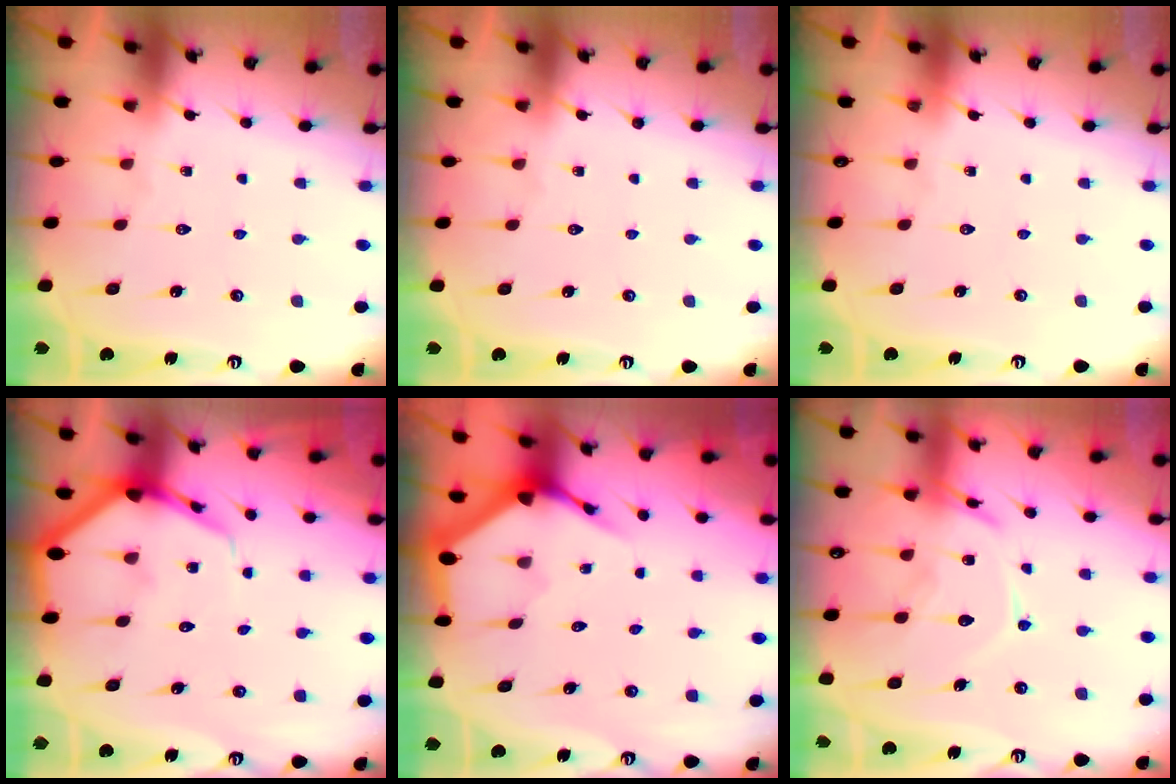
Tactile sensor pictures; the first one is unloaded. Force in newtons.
{"total": 0.0}
{"total": 0.0}
{"total": 6.9, "press": 6.8, "slide": 0.7}
{"total": 3.7, "press": 3.7, "slide": 0.5}
{"total": 15.5, "press": 15.5, "slide": 1.2}